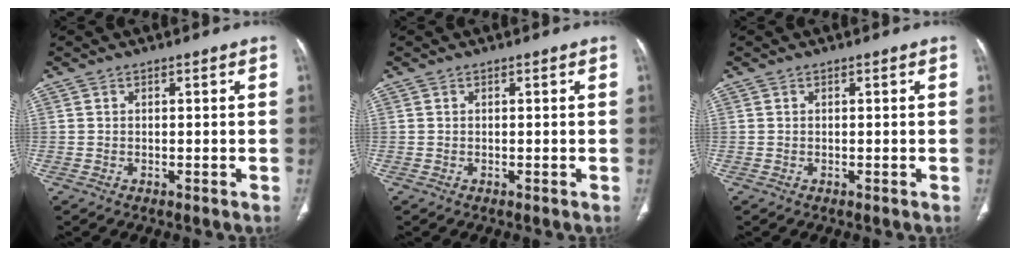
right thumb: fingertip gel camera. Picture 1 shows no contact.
{"total": 0.0}
{"total": 0.0}